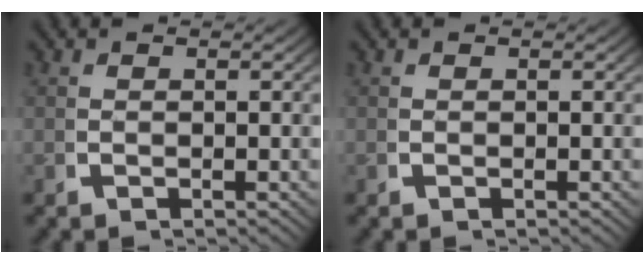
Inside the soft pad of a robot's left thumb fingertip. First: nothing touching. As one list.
[{"total": 0.0}]